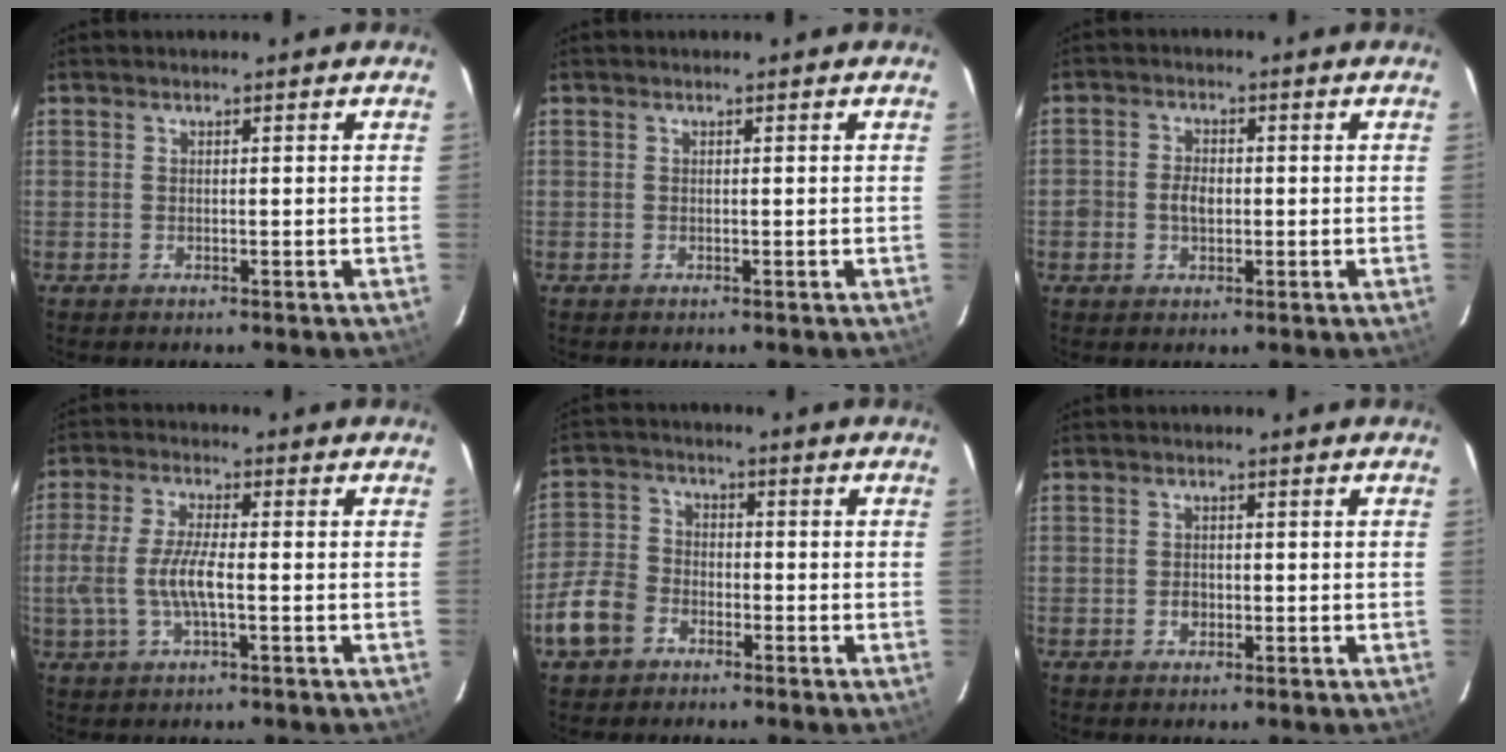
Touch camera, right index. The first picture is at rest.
{"total": 0.0}
{"total": 3.7, "force": [-0.7, 2.7, 2.4], "torque": [-0.046, 0.006, -0.011]}
{"total": 8.2, "force": [-1.6, 2.1, 7.8], "torque": [-0.163, -0.001, -0.030]}
{"total": 8.9, "force": [-4.7, 6.4, 3.9], "torque": [-0.095, 0.017, -0.094]}
{"total": 1.8, "force": [-0.6, 1.4, 0.8], "torque": [-0.013, 0.004, -0.008]}